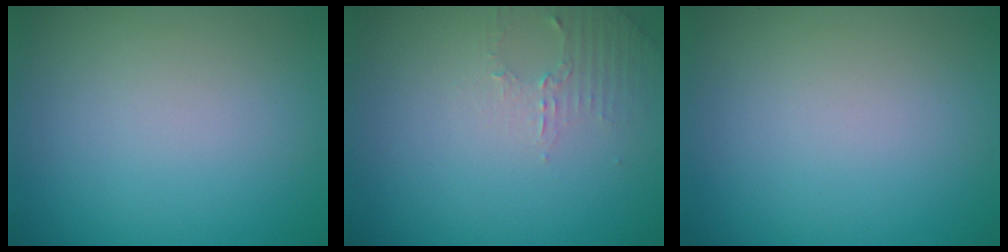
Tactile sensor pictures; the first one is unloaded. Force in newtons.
{"total": 1.8, "press": 1.7, "slide": 0.5}
{"total": 0.0}